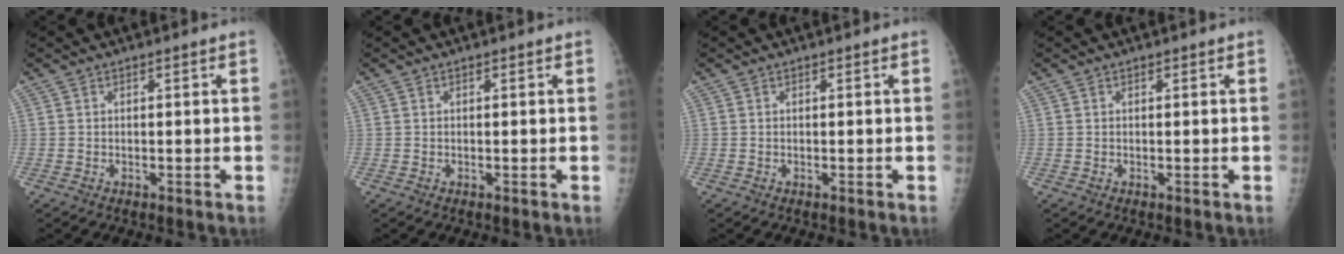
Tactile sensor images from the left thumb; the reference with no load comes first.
{"total": 0.0}
{"total": 0.0}
{"total": 0.0}